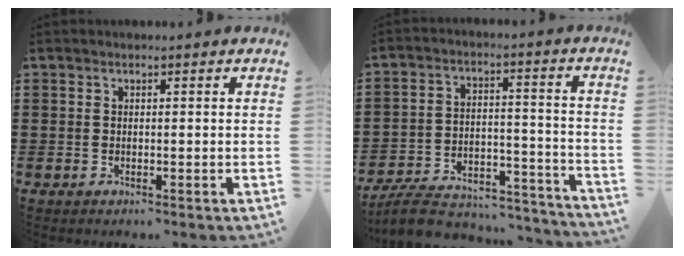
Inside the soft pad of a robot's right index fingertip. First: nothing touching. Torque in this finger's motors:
{"motor_torque": [-2.14, 0.00, -0.49, -0.21]}